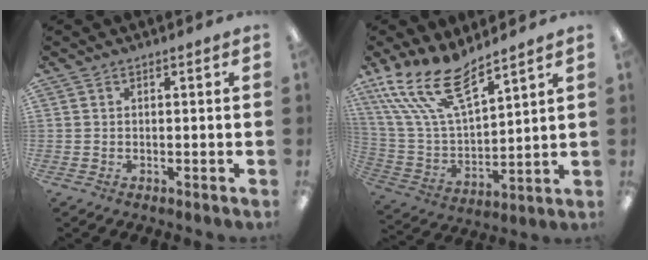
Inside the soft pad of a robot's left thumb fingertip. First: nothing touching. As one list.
[{"total": 17.3, "force": [12.2, 6.0, 10.8], "torque": [-0.250, -0.075, 0.220]}]